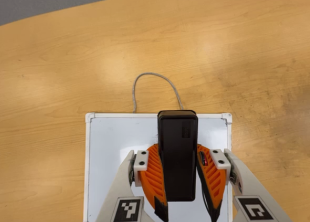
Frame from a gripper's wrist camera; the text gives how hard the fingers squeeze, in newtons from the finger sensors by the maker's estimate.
{"total": 9.1, "left": 7.4, "right": 10.8}